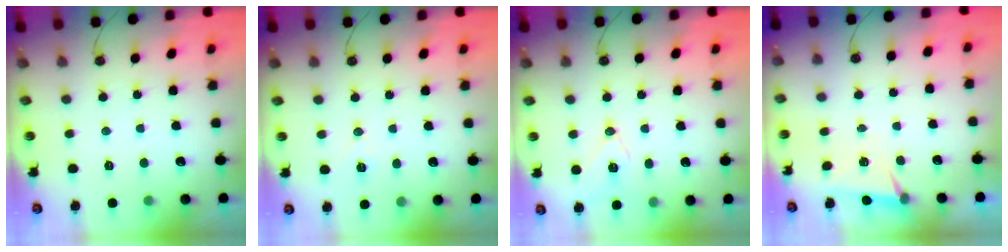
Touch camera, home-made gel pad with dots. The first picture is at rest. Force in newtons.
{"total": 6.3, "press": 4.9, "slide": 4.0}
{"total": 11.5, "press": 11.1, "slide": 3.2}
{"total": 4.5, "press": 2.5, "slide": 3.8}